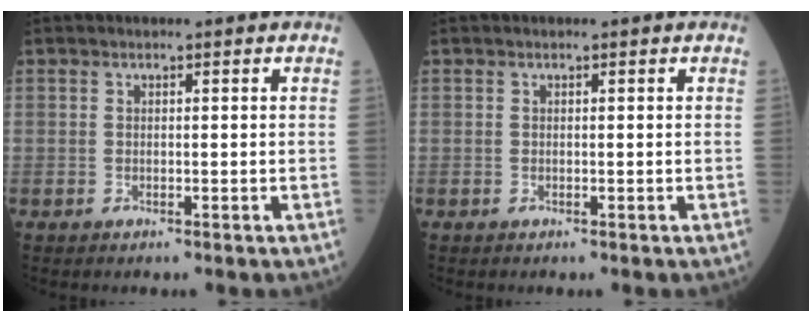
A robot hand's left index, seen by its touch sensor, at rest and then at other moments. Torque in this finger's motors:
{"motor_torque": [0.00, 0.00, 0.00, 0.01]}